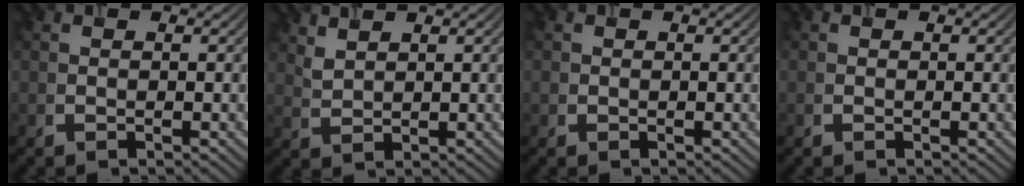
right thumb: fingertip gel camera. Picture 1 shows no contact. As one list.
[{"total": 2.2, "force": [1.8, 0.7, 1.0], "torque": [-0.030, 0.000, 0.045]}, {"total": 0.5, "force": [-0.2, 0.5, 0.0], "torque": [0.000, -0.004, -0.004]}, {"total": 0.0}]